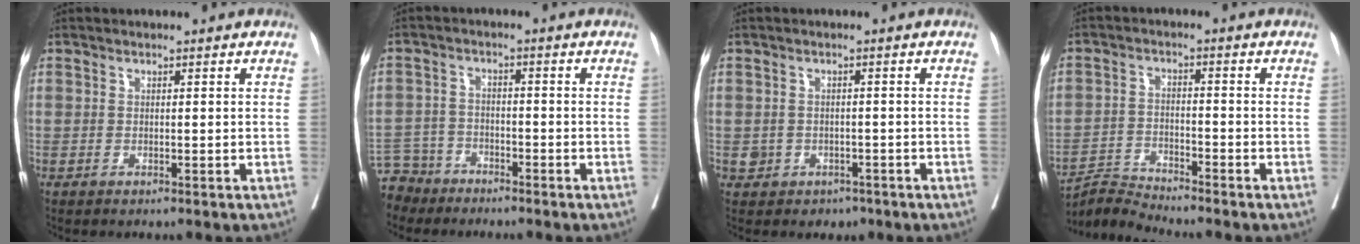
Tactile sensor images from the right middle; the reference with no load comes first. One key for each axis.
{"total": 5.7, "fx": -5.1, "fy": 2.5, "fz": -0.8, "tx": 0.017, "ty": -0.003, "tz": -0.099}
{"total": 3.5, "fx": -1.5, "fy": 3.1, "fz": 0.5, "tx": -0.006, "ty": 0.011, "tz": -0.012}
{"total": 5.0, "fx": -4.6, "fy": -1.6, "fz": -1.0, "tx": 0.009, "ty": -0.012, "tz": -0.087}